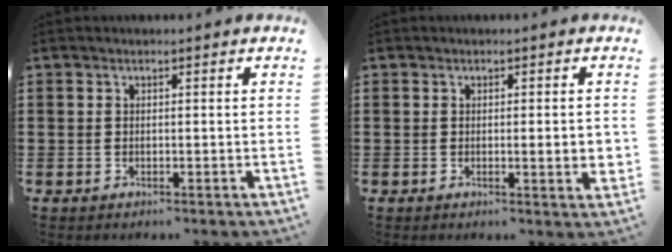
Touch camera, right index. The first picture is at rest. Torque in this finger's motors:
{"motor_torque": [0.21, 0.13, 0.23, 0.05]}